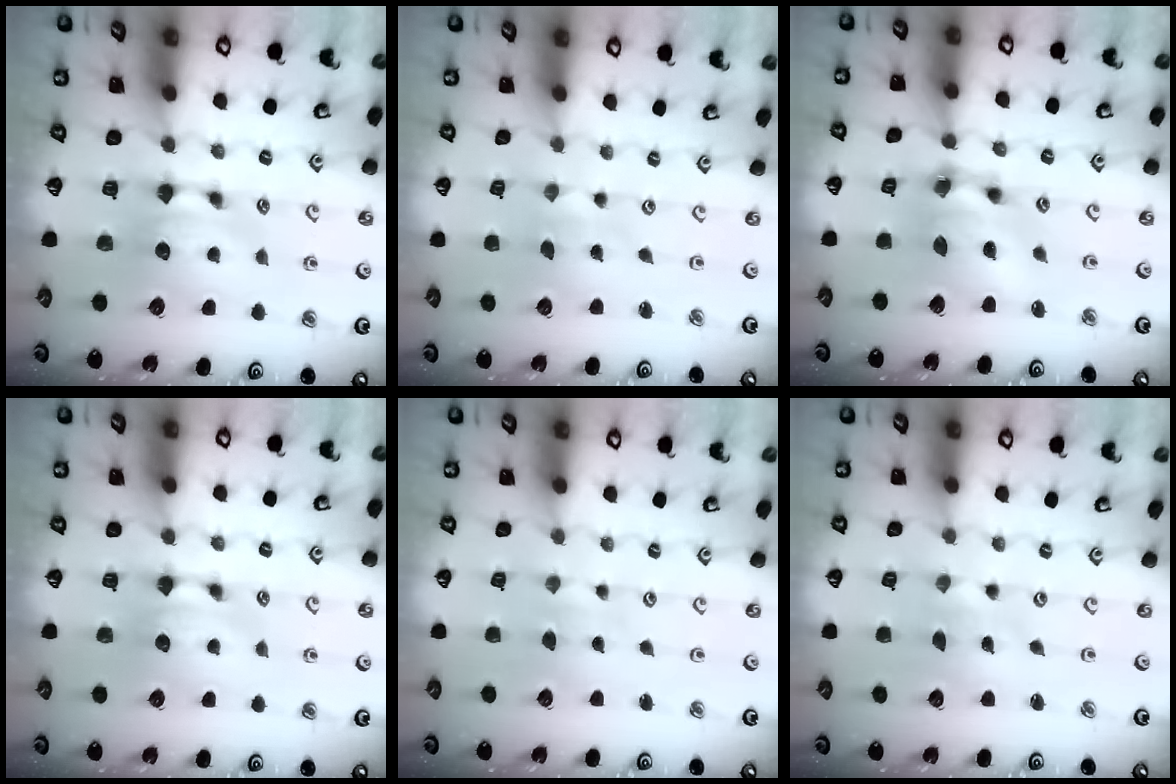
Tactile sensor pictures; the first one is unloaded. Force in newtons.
{"total": 5.0, "press": 4.9, "slide": 0.7}
{"total": 6.7, "press": 6.2, "slide": 2.6}
{"total": 0.0}
{"total": 4.7, "press": 4.7, "slide": 0.1}
{"total": 5.9, "press": 5.8, "slide": 0.7}